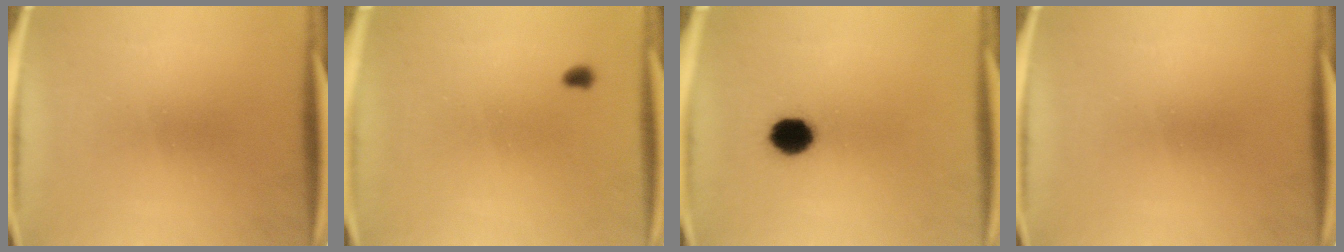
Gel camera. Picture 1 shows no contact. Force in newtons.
{"total": 1.0}
{"total": 6.8}
{"total": 0.0}